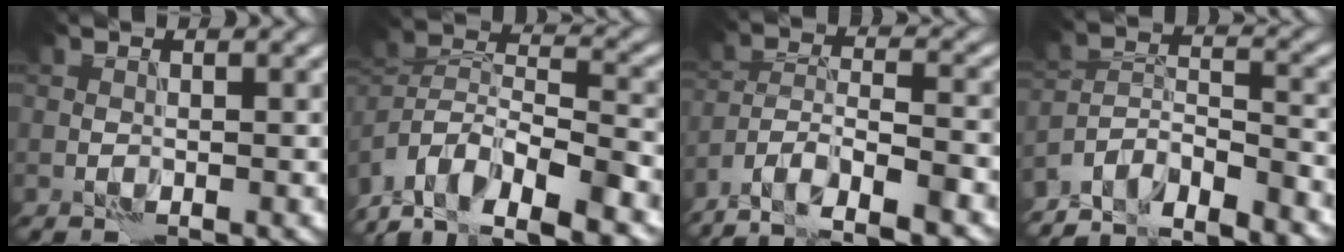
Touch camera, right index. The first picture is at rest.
{"total": 11.8, "force": [-9.6, 4.3, 5.3], "torque": [-0.084, 0.017, -0.148]}
{"total": 8.7, "force": [-7.2, 2.3, 4.3], "torque": [-0.062, -0.011, -0.126]}
{"total": 8.0, "force": [-7.2, 2.1, 2.9], "torque": [-0.045, -0.001, -0.117]}